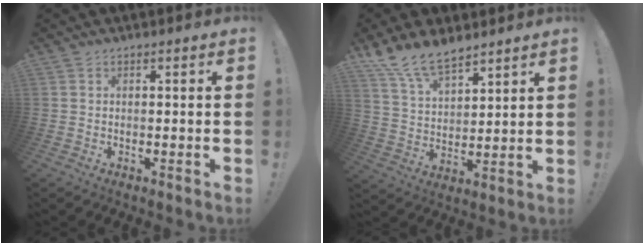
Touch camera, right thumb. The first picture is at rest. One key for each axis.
{"total": 12.1, "fx": 9.9, "fy": 5.0, "fz": 4.9, "tx": -0.102, "ty": -0.061, "tz": 0.189}